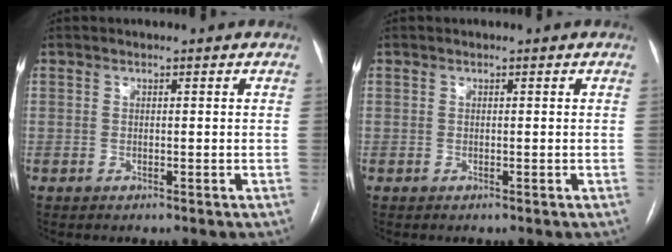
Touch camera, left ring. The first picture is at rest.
{"total": 0.0}